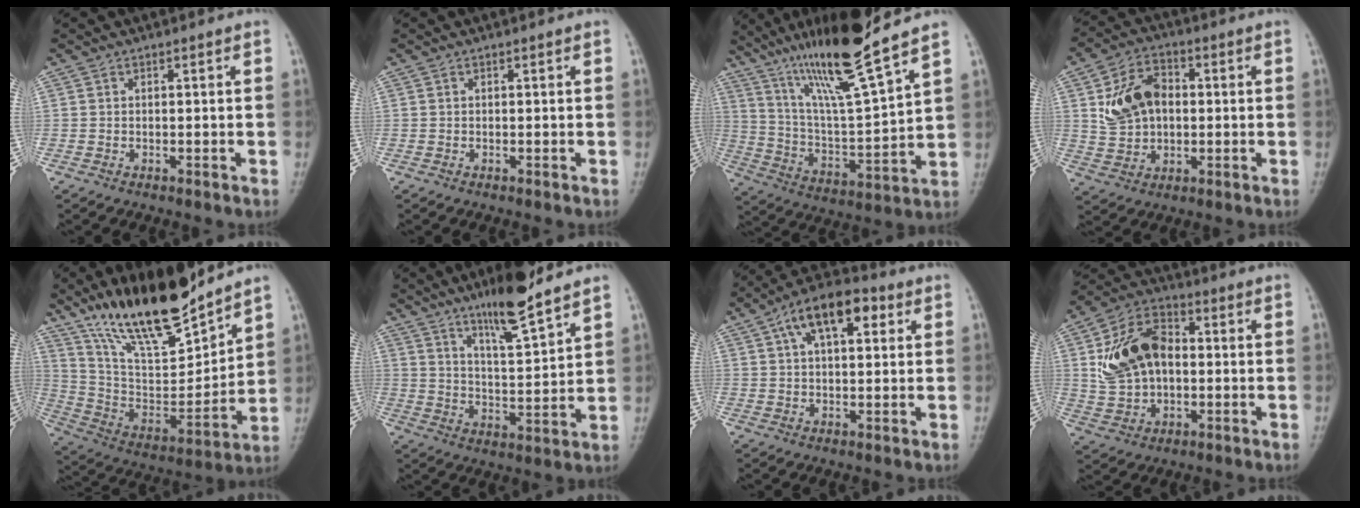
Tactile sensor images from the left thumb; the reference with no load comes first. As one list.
[{"total": 0.0}, {"total": 18.3, "force": [13.3, 0.6, 12.6], "torque": [-0.207, -0.066, 0.243]}, {"total": 11.5, "force": [1.5, 8.1, 8.0], "torque": [-0.124, 0.012, 0.028]}, {"total": 21.0, "force": [16.3, 5.5, 12.1], "torque": [-0.176, -0.084, 0.299]}, {"total": 11.4, "force": [8.4, 1.6, 7.5], "torque": [-0.119, -0.059, 0.148]}, {"total": 11.7, "force": [4.4, 5.8, 9.2], "torque": [-0.136, 0.018, 0.063]}, {"total": 14.4, "force": [1.2, 9.8, 10.5], "torque": [-0.171, 0.019, 0.021]}]